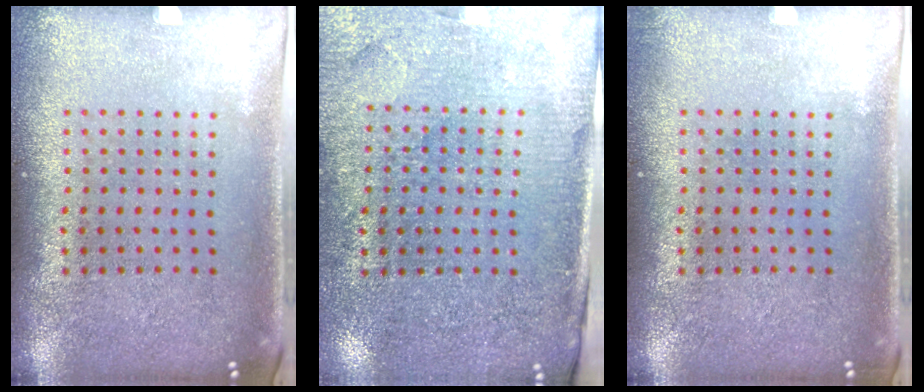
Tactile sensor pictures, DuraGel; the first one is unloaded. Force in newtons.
{"total": 3.1, "press": 2.9, "slide": 0.9}
{"total": 0.8, "press": 0.7, "slide": 0.4}